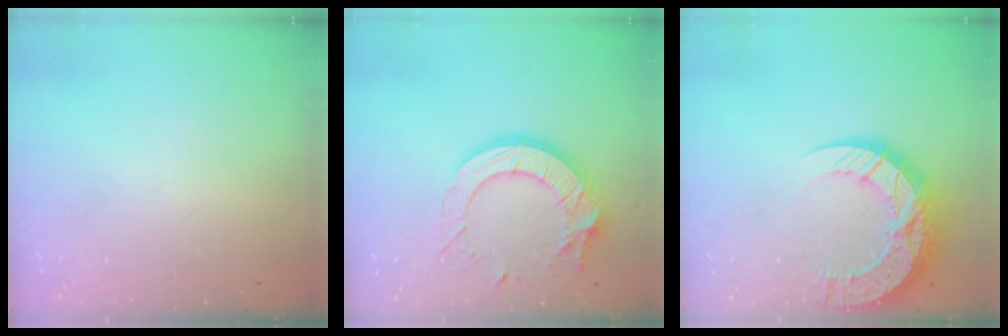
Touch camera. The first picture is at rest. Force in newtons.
{"total": 16.0, "press": 15.9, "slide": 1.4}
{"total": 18.2, "press": 18.2, "slide": 1.4}